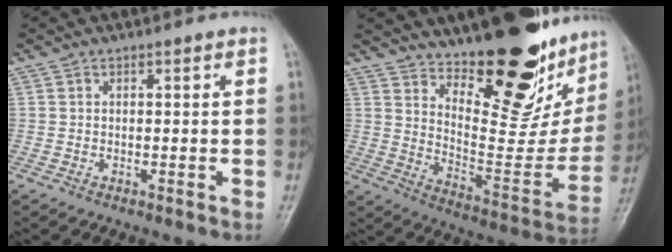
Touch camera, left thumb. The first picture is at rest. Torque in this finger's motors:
{"motor_torque": [0.68, 0.57, 1.45, -1.32, 0.19]}